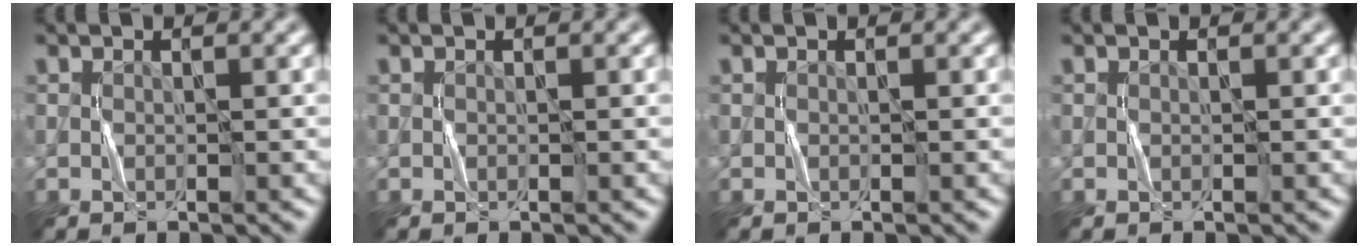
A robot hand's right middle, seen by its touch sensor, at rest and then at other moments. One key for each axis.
{"total": 0.0}
{"total": 0.0}
{"total": 0.0}